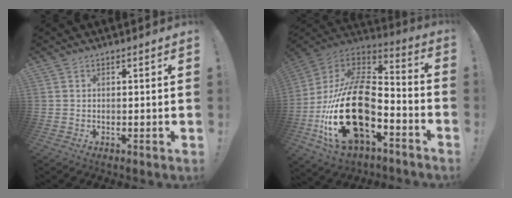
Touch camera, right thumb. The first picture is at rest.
{"total": 27.4, "force": [-7.0, 15.3, 21.6], "torque": [-0.431, 0.024, -0.107]}